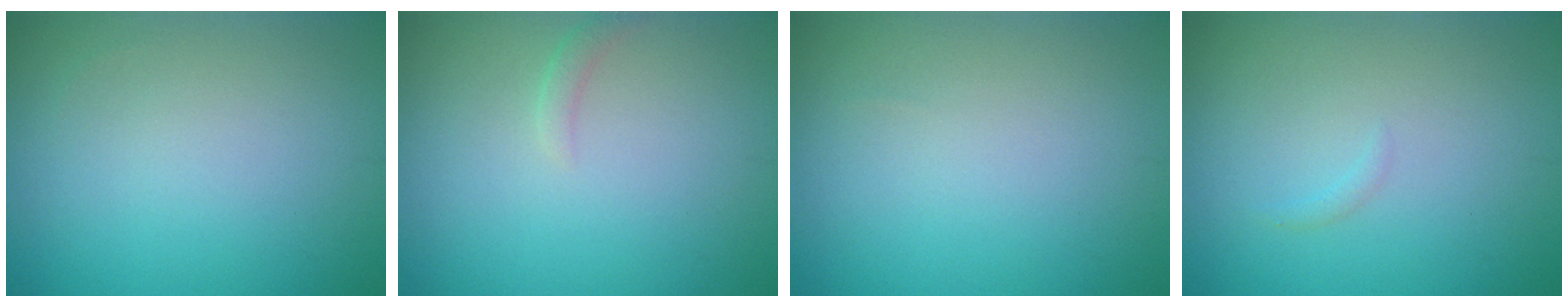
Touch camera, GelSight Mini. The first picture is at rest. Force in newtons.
{"total": 0.9, "press": 0.8, "slide": 0.1}
{"total": 0.0}
{"total": 0.5, "press": 0.5, "slide": 0.1}